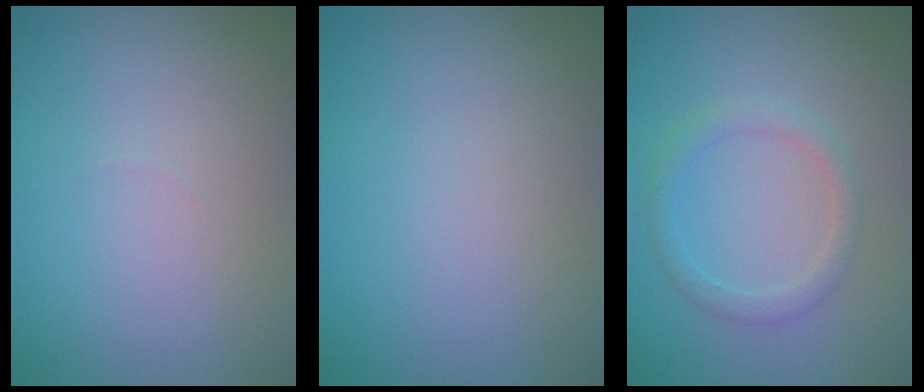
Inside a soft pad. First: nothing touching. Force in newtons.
{"total": 0.0}
{"total": 1.9, "press": 1.9, "slide": 0.1}